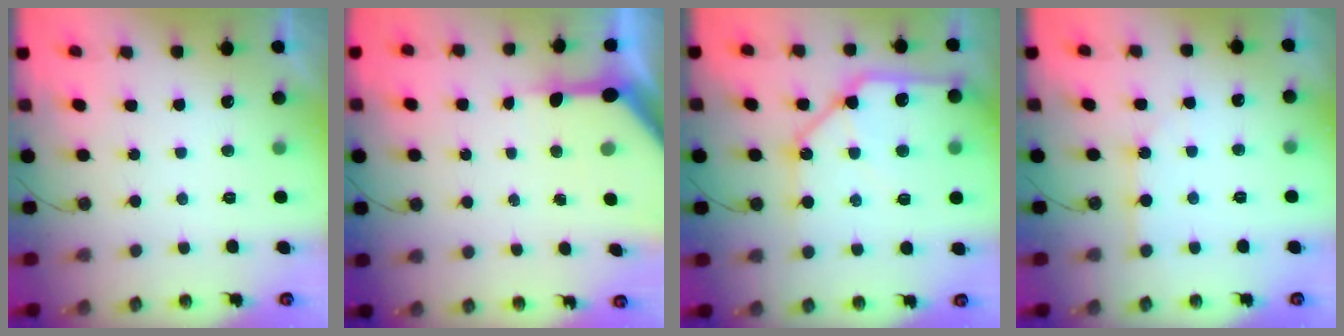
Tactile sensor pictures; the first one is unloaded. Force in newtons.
{"total": 8.6, "press": 8.5, "slide": 1.0}
{"total": 17.7, "press": 17.6, "slide": 2.2}
{"total": 2.5, "press": 2.5, "slide": 0.3}